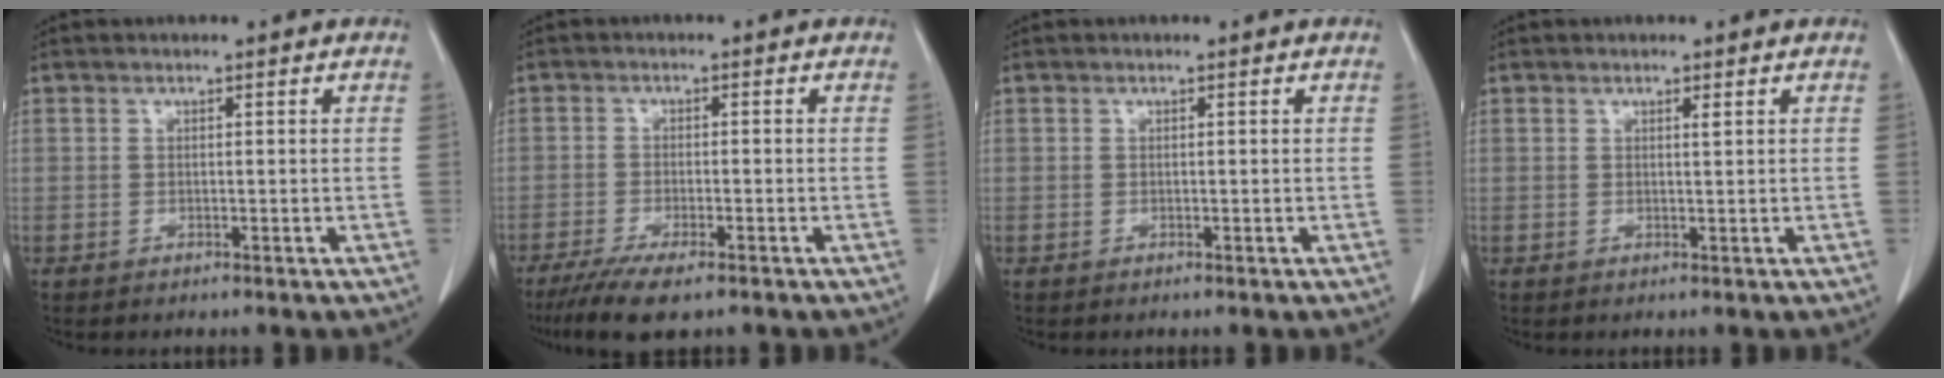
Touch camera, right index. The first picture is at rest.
{"total": 7.6, "force": [-5.5, 1.2, 5.1], "torque": [-0.083, -0.018, -0.087]}
{"total": 0.0}
{"total": 0.6, "force": [0.4, -0.1, 0.5], "torque": [-0.011, -0.002, 0.007]}